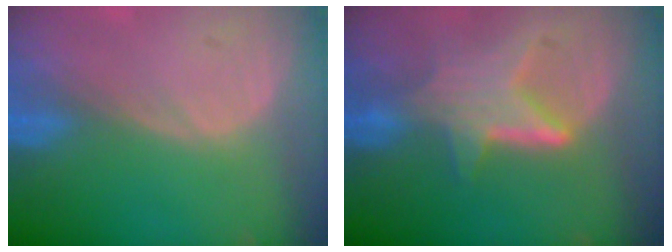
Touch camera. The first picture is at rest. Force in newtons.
{"total": 6.2, "press": 6.1, "slide": 0.9}